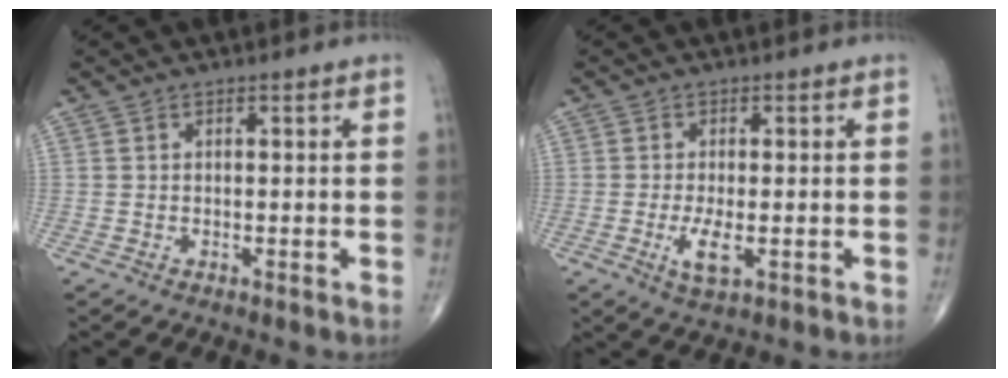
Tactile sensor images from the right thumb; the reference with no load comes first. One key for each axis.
{"total": 4.3, "fx": -1.1, "fy": 1.5, "fz": 3.9, "tx": -0.078, "ty": -0.010, "tz": -0.018}